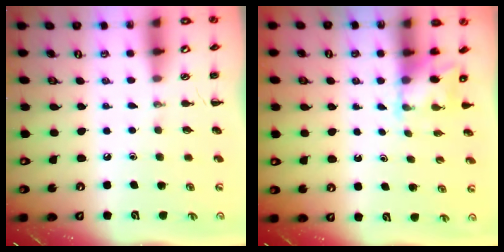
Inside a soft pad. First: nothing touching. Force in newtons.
{"total": 2.1, "press": 2.0, "slide": 0.7}